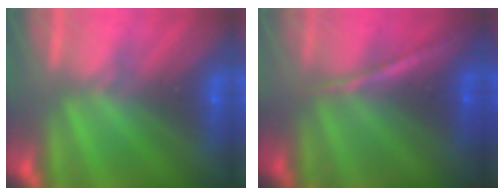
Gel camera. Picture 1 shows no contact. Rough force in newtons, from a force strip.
{"total": 1.4}